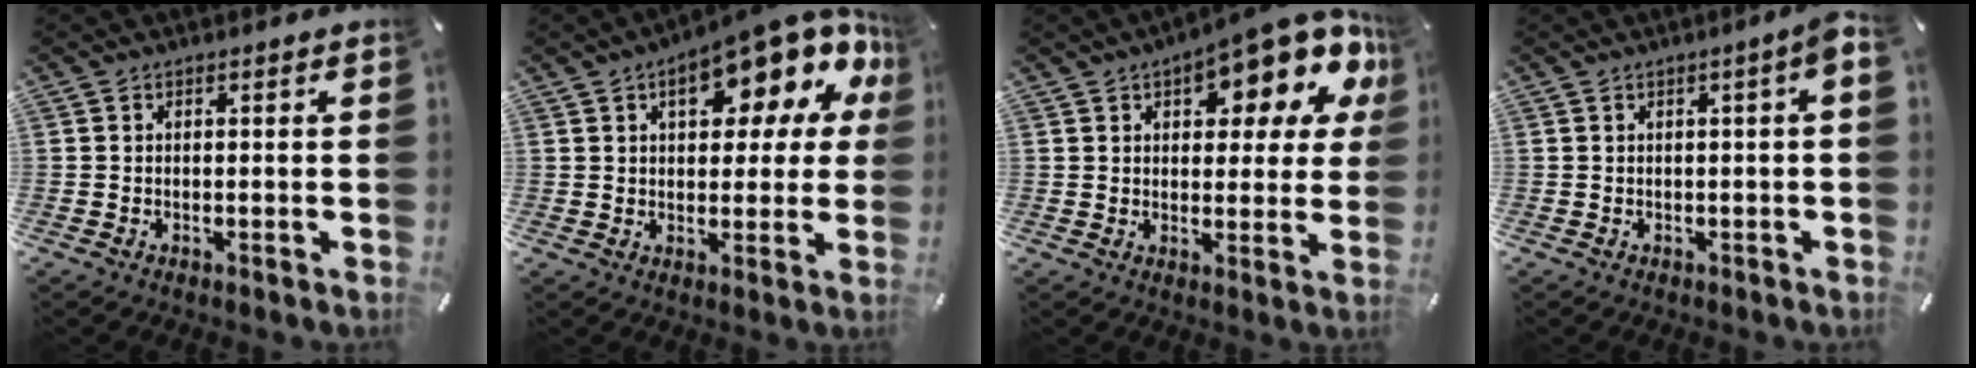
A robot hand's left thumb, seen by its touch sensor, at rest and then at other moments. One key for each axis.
{"total": 16.1, "fx": 8.9, "fy": 7.1, "fz": 11.4, "tx": -0.150, "ty": -0.051, "tz": 0.142}
{"total": 14.4, "fx": 8.9, "fy": 6.0, "fz": 9.6, "tx": -0.116, "ty": -0.061, "tz": 0.147}
{"total": 3.2, "fx": 0.3, "fy": 0.4, "fz": 3.2, "tx": -0.057, "ty": 0.002, "tz": 0.005}